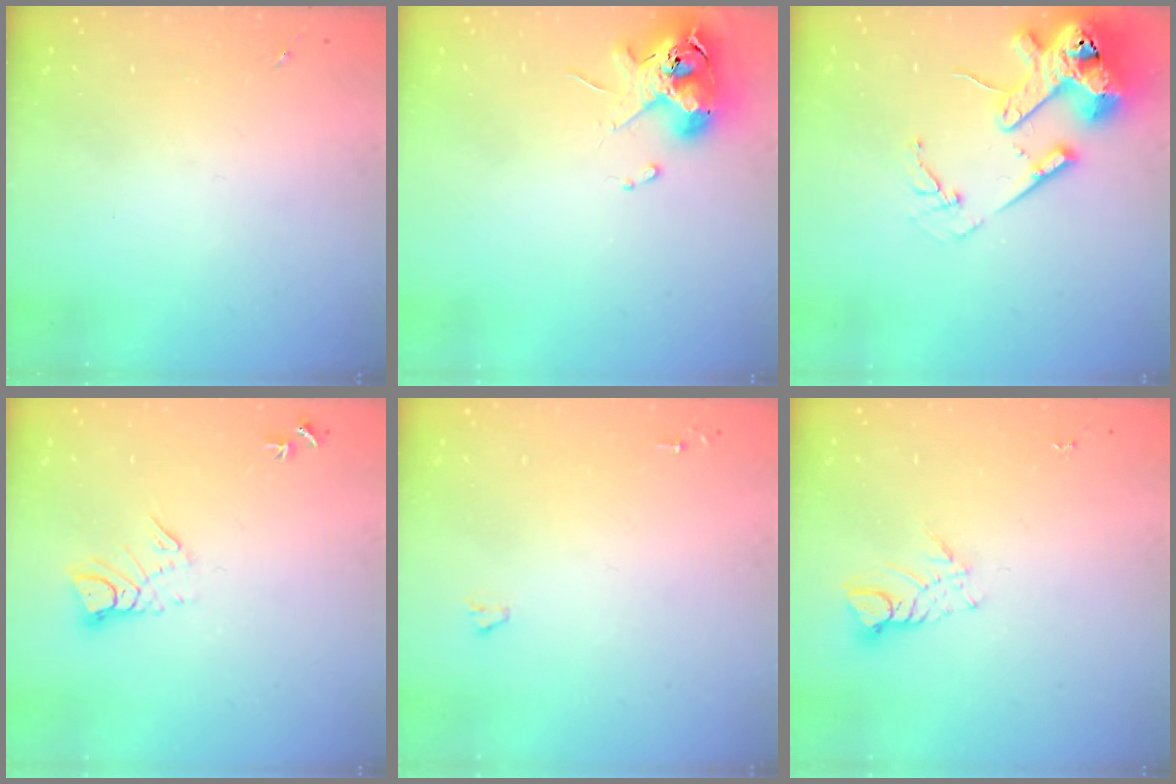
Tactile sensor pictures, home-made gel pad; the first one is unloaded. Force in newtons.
{"total": 11.3, "press": 11.2, "slide": 1.7}
{"total": 18.8, "press": 18.7, "slide": 2.4}
{"total": 7.3, "press": 7.3, "slide": 0.7}
{"total": 0.9, "press": 0.9, "slide": 0.1}
{"total": 5.8, "press": 5.8, "slide": 0.3}